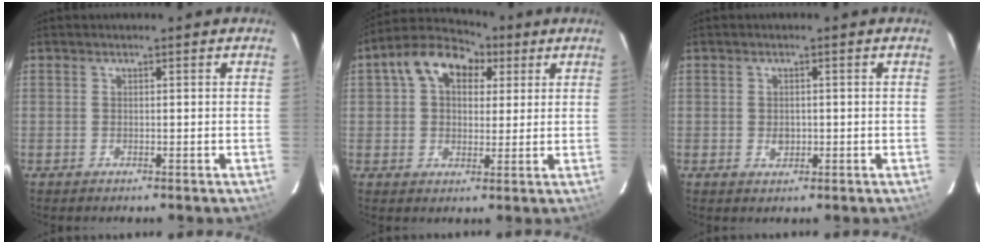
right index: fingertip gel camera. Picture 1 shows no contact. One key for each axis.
{"total": 11.4, "fx": 4.4, "fy": 7.9, "fz": 6.9, "tx": -0.131, "ty": 0.046, "tz": 0.067}
{"total": 2.1, "fx": -0.3, "fy": 1.7, "fz": 1.2, "tx": -0.020, "ty": 0.002, "tz": -0.004}